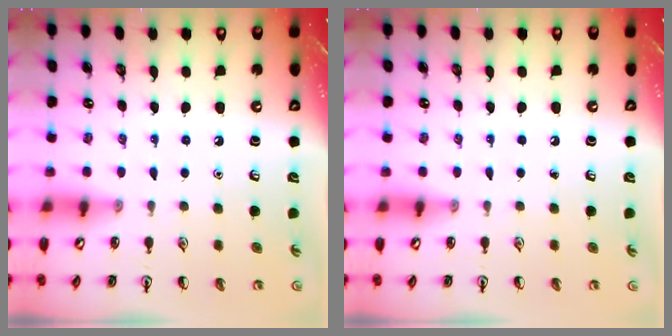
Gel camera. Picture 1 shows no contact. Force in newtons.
{"total": 0.0}